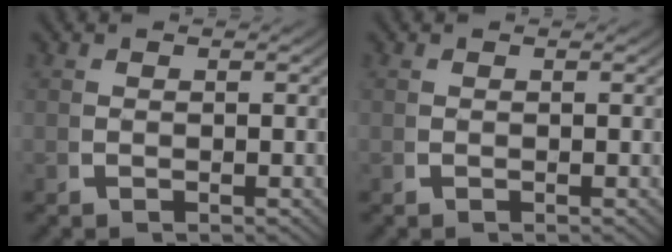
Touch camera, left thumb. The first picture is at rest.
{"total": 0.0}